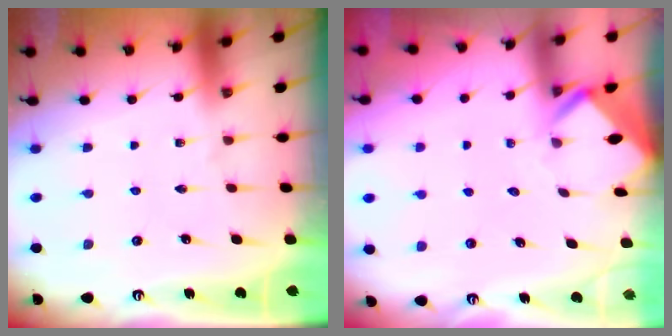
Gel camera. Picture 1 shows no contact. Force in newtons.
{"total": 2.6, "press": 2.6, "slide": 0.1}